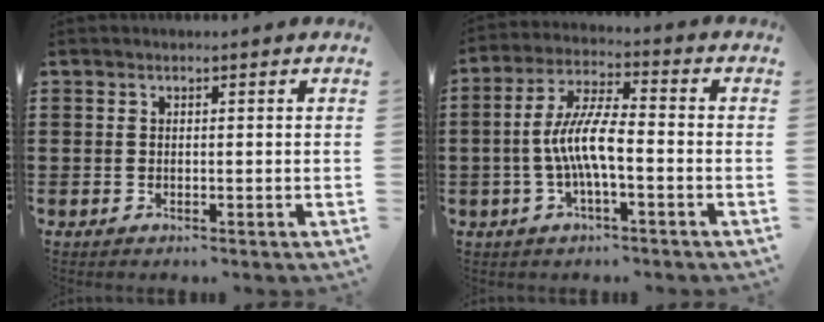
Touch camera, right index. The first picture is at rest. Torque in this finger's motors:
{"motor_torque": [1.54, -0.60, 0.73, 0.21]}